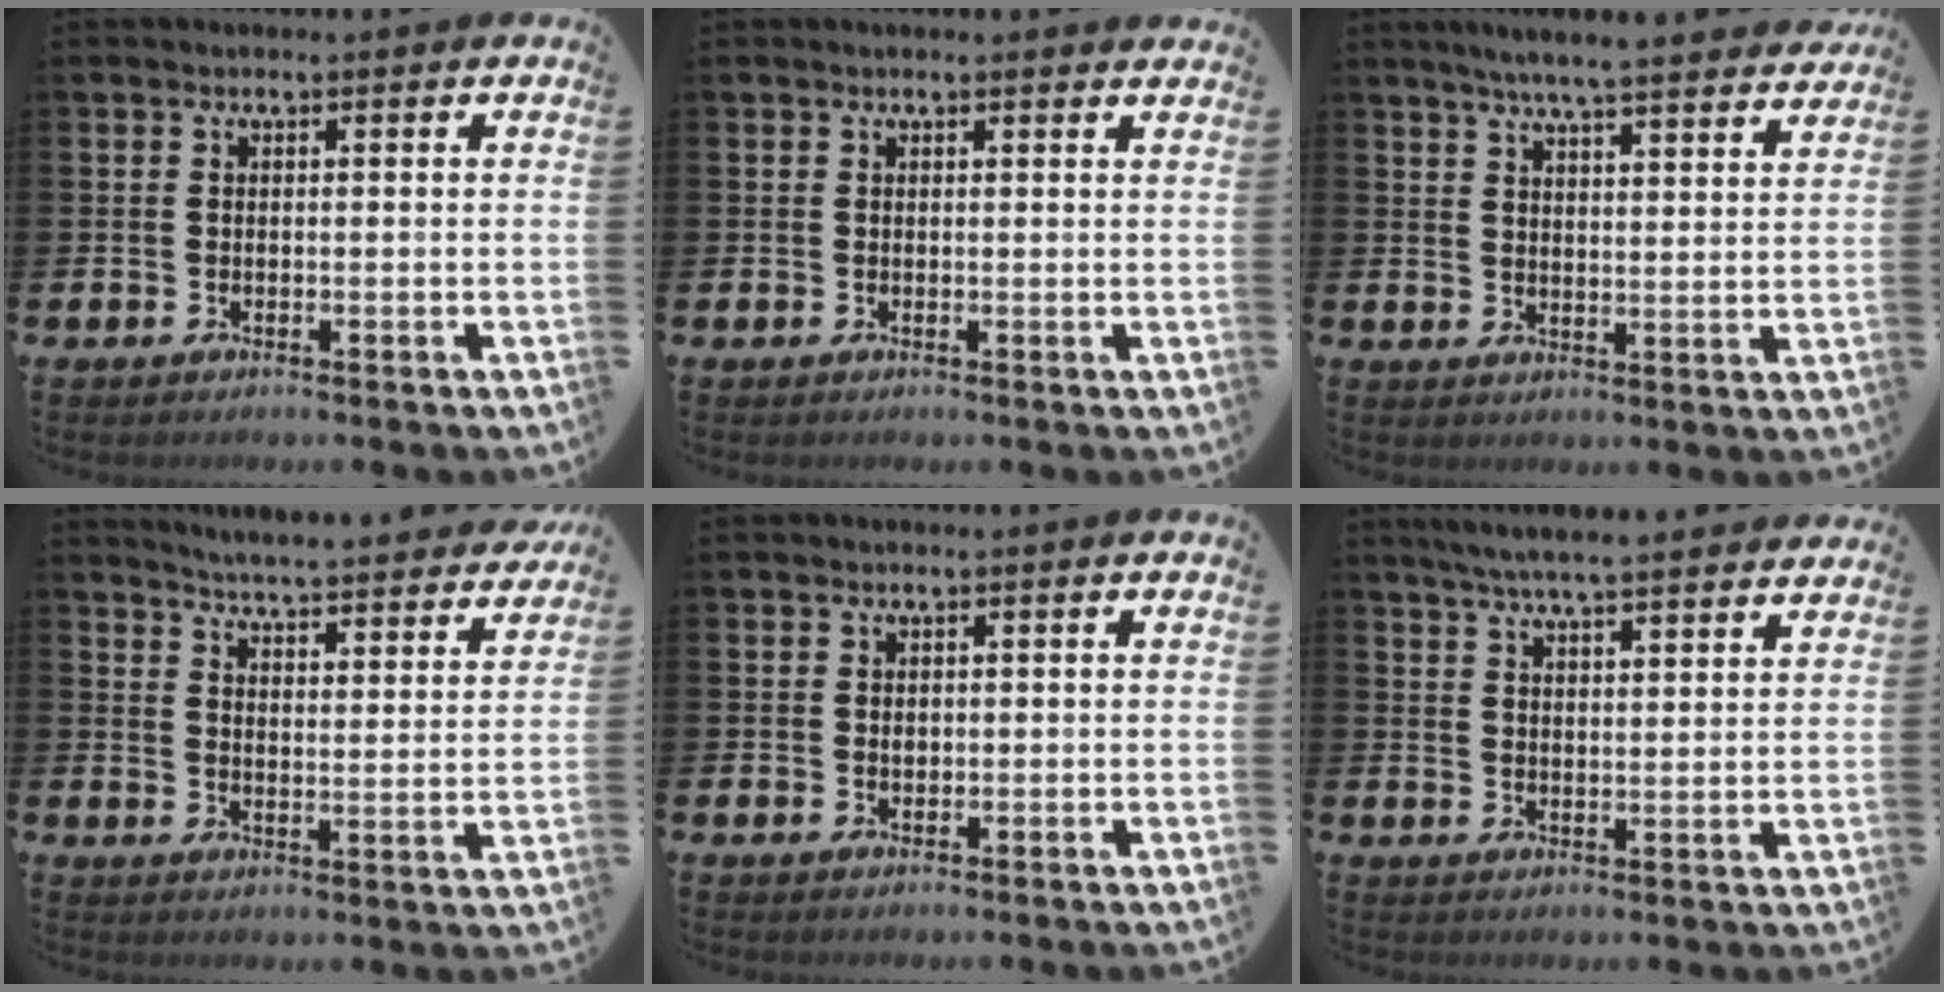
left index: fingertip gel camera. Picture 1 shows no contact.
{"total": 0.7, "force": [0.7, 0.0, 0.1], "torque": [-0.003, 0.000, 0.014]}
{"total": 6.1, "force": [5.8, -0.2, 1.8], "torque": [-0.042, -0.033, 0.099]}
{"total": 5.0, "force": [5.0, -0.1, 0.6], "torque": [-0.030, -0.046, 0.083]}
{"total": 0.8, "force": [0.2, 0.6, 0.5], "torque": [0.003, 0.000, 0.000]}
{"total": 6.0, "force": [5.8, -0.1, 1.5], "torque": [-0.043, -0.031, 0.102]}